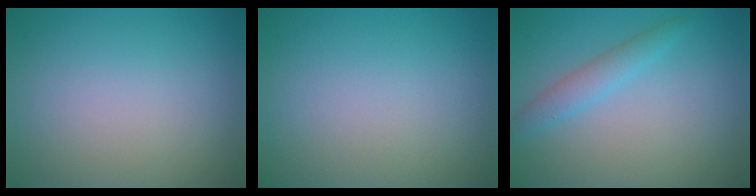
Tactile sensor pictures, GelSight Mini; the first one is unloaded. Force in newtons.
{"total": 0.0}
{"total": 2.0, "press": 2.0, "slide": 0.1}